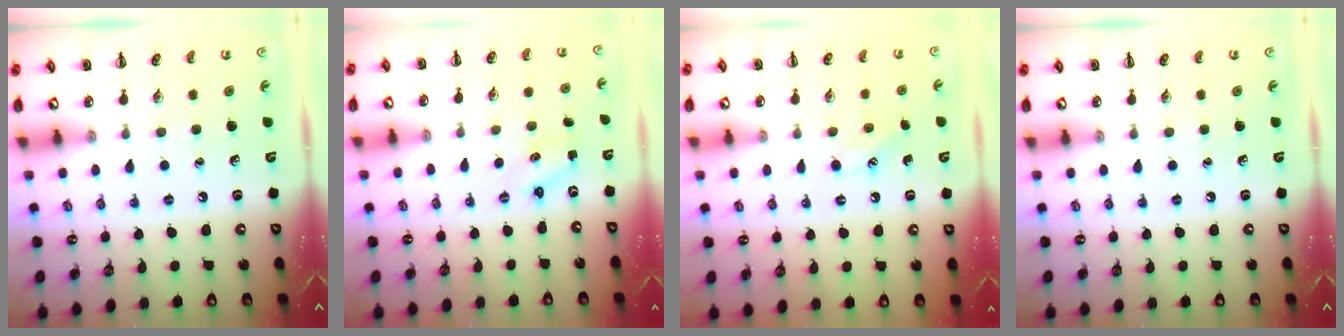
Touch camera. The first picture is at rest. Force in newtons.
{"total": 1.2, "press": 1.2, "slide": 0.4}
{"total": 4.4, "press": 4.3, "slide": 0.9}
{"total": 0.0}